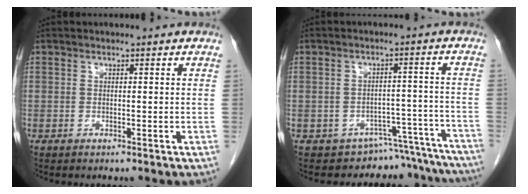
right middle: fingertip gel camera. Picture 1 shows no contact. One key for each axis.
{"total": 13.7, "fx": -12.9, "fy": 4.6, "fz": 0.7, "tx": 0.011, "ty": 0.048, "tz": -0.146}